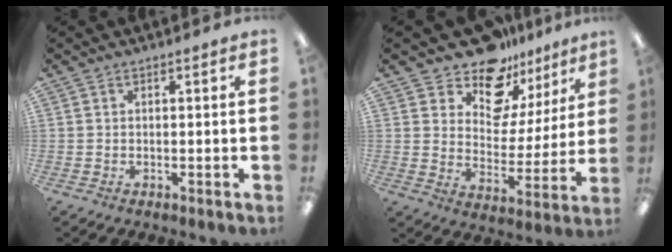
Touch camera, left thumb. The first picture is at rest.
{"total": 14.4, "force": [12.1, 6.8, 3.7], "torque": [-0.070, -0.101, 0.219]}